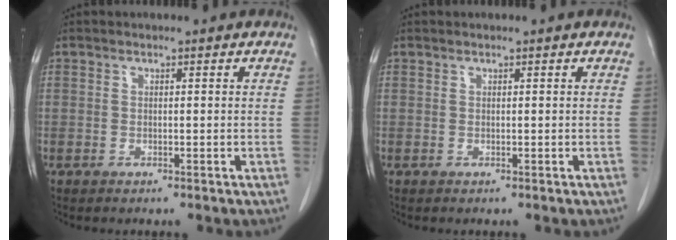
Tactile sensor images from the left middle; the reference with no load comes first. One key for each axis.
{"total": 0.0}